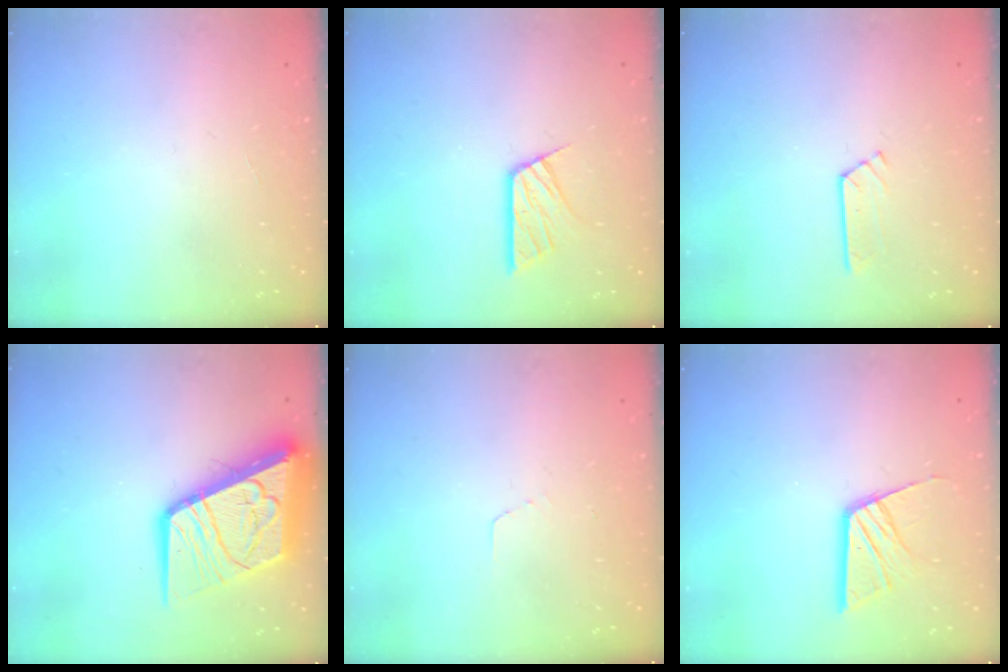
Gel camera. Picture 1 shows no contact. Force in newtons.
{"total": 10.2, "press": 10.2, "slide": 0.7}
{"total": 2.9, "press": 2.9, "slide": 0.3}
{"total": 23.4, "press": 23.2, "slide": 2.9}
{"total": 2.6, "press": 2.6, "slide": 0.1}
{"total": 12.2, "press": 12.1, "slide": 1.3}